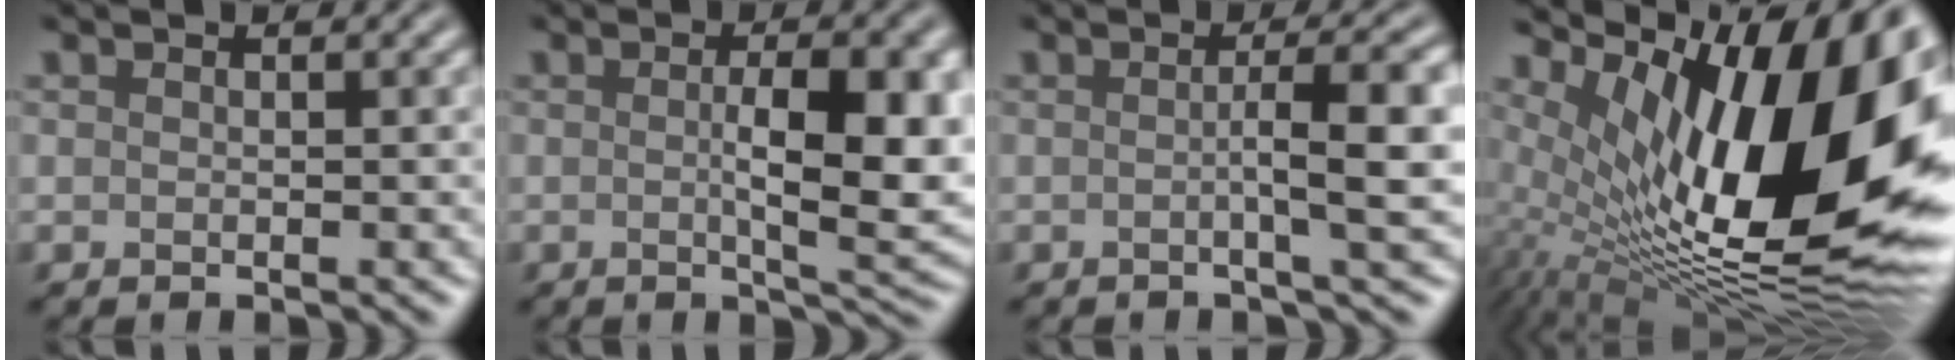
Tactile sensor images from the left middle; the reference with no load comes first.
{"total": 7.3, "force": [0.1, 2.0, 7.0], "torque": [-0.102, -0.006, 0.005]}
{"total": 4.8, "force": [-0.1, 0.8, 4.7], "torque": [-0.064, 0.005, -0.006]}
{"total": 18.2, "force": [3.1, 7.8, 16.2], "torque": [-0.247, 0.010, 0.048]}